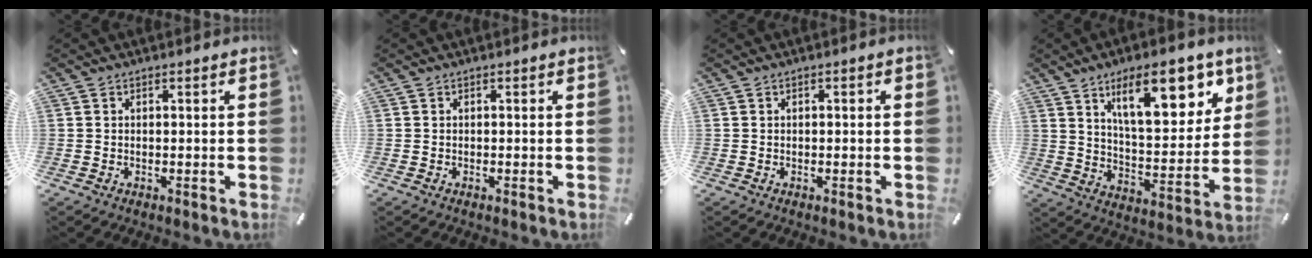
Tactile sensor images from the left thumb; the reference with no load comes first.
{"total": 0.0}
{"total": 0.6, "force": [0.0, 0.2, 0.5], "torque": [-0.010, 0.000, 0.000]}
{"total": 18.6, "force": [10.1, 7.7, 13.7], "torque": [-0.203, -0.035, 0.159]}